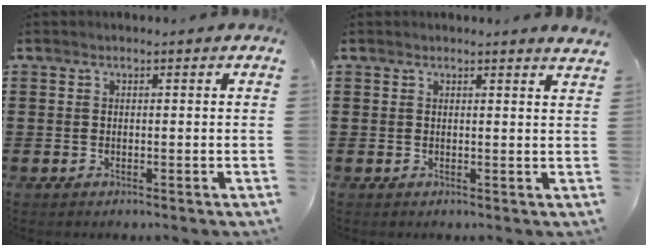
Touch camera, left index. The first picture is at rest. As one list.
[{"total": 1.4, "force": [1.3, -0.1, 0.4], "torque": [-0.004, -0.005, 0.024]}]